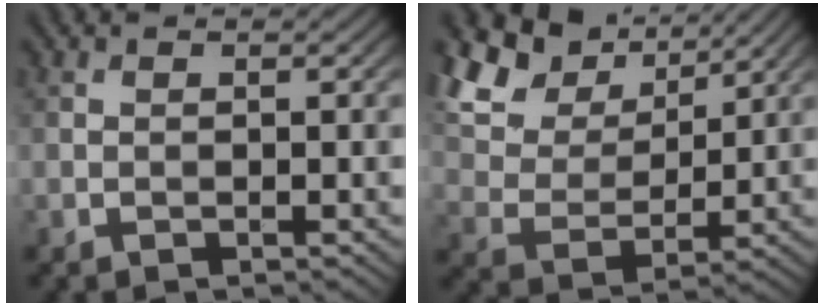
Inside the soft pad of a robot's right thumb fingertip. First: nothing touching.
{"total": 13.4, "force": [8.8, 7.3, 7.0], "torque": [-0.209, 0.011, 0.169]}